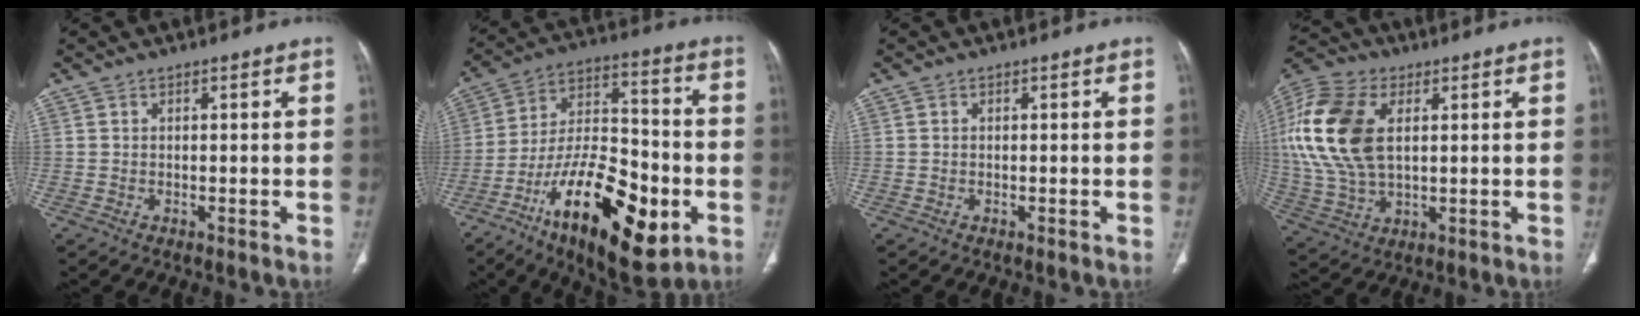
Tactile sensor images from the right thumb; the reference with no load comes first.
{"total": 25.0, "force": [-9.6, 10.8, 20.4], "torque": [-0.327, 0.044, -0.151]}
{"total": 0.0}
{"total": 20.3, "force": [4.3, 12.4, 15.5], "torque": [-0.348, -0.003, 0.078]}